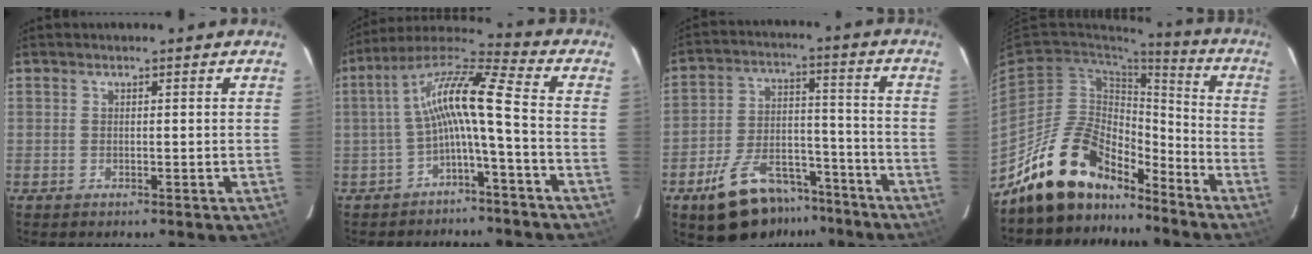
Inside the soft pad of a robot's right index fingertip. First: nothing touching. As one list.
[{"total": 11.1, "force": [-2.1, 0.5, 10.9], "torque": [-0.222, 0.022, -0.043]}, {"total": 15.6, "force": [-10.8, 8.2, 7.7], "torque": [-0.155, 0.021, -0.155]}, {"total": 16.9, "force": [-13.6, 7.8, 6.3], "torque": [-0.132, 0.033, -0.226]}]